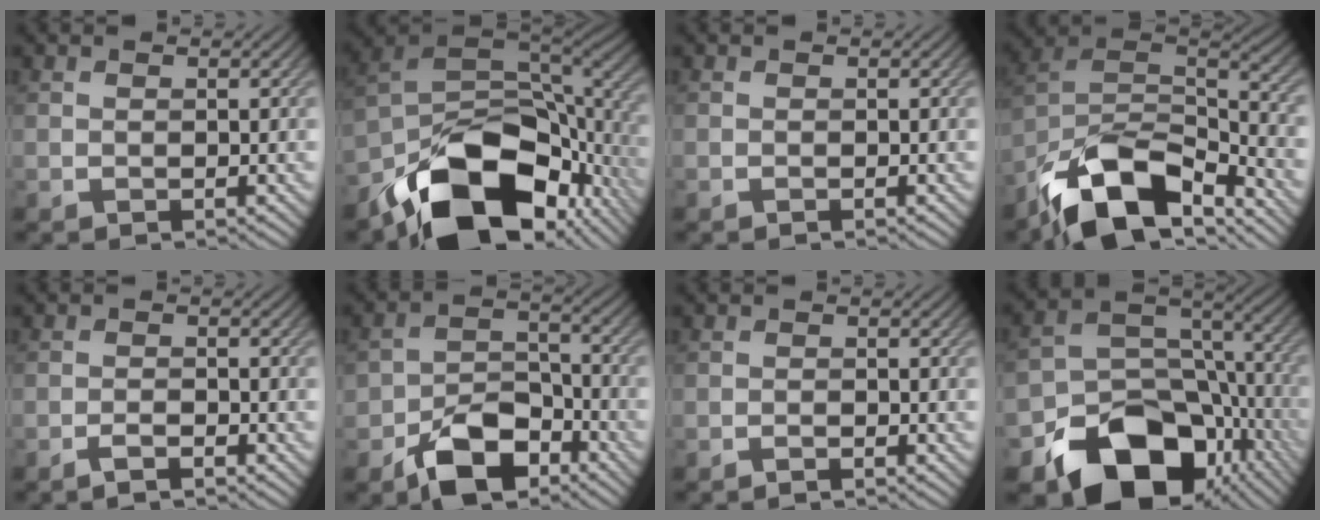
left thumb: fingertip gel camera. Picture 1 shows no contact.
{"total": 18.1, "force": [-10.0, 9.8, 11.4], "torque": [-0.203, -0.041, -0.161]}
{"total": 0.0}
{"total": 15.0, "force": [-10.1, 6.7, 8.9], "torque": [-0.198, -0.018, -0.181]}
{"total": 2.0, "force": [-1.6, 0.4, 1.2], "torque": [-0.023, 0.002, -0.032]}
{"total": 8.9, "force": [-5.6, 5.1, 4.8], "torque": [-0.081, -0.006, -0.108]}
{"total": 1.0, "force": [-0.9, 0.1, 0.5], "torque": [-0.010, 0.001, -0.018]}
{"total": 16.8, "force": [-8.7, 11.8, 8.2], "torque": [-0.145, -0.049, -0.129]}